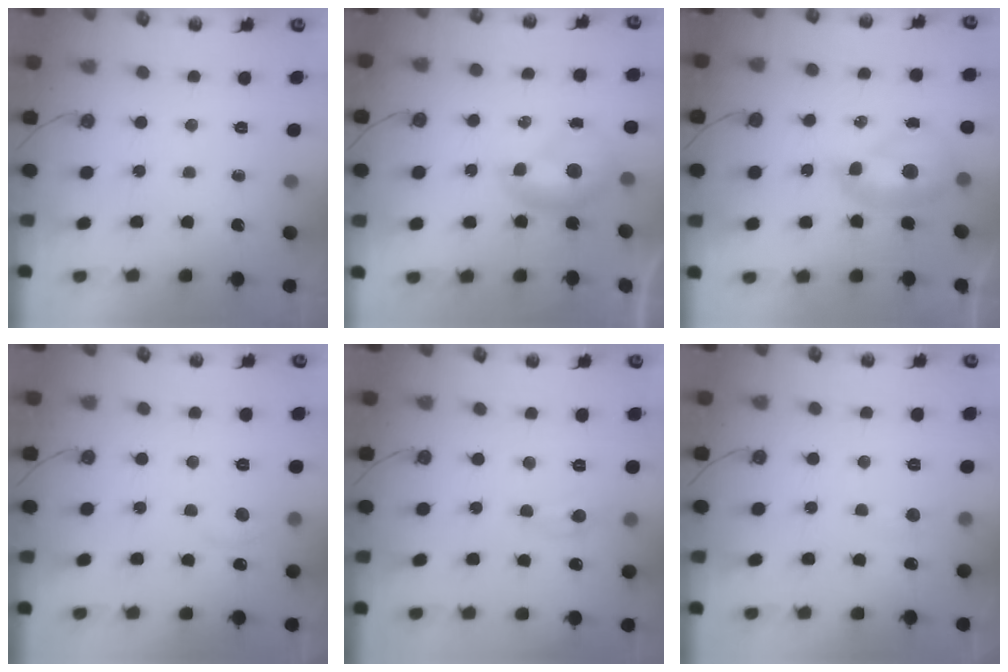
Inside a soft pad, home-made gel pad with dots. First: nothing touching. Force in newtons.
{"total": 0.0}
{"total": 2.2, "press": 2.1, "slide": 0.7}
{"total": 0.9, "press": 0.1, "slide": 0.9}
{"total": 0.0}
{"total": 0.8, "press": 0.4, "slide": 0.6}